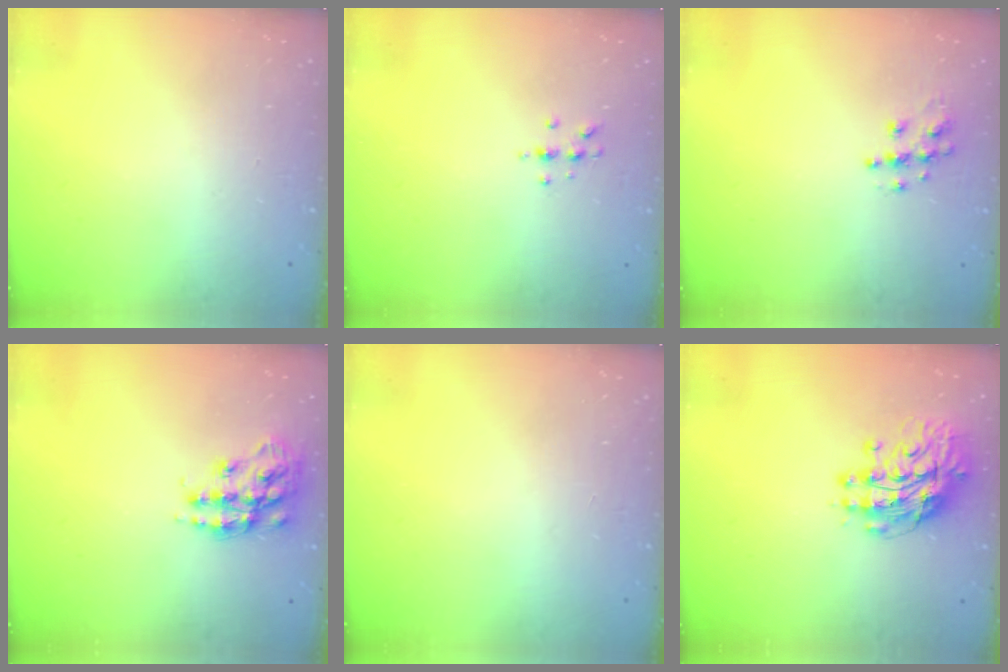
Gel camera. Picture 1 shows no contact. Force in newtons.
{"total": 4.9, "press": 4.9, "slide": 0.7}
{"total": 7.8, "press": 7.8, "slide": 0.2}
{"total": 15.6, "press": 15.6, "slide": 0.9}
{"total": 0.0}
{"total": 12.2, "press": 12.1, "slide": 1.1}